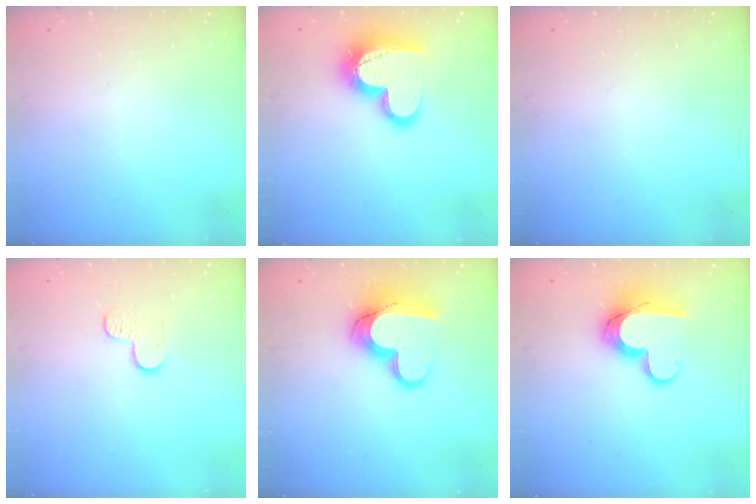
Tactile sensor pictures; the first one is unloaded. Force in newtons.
{"total": 17.8, "press": 17.7, "slide": 1.6}
{"total": 0.0}
{"total": 3.8, "press": 3.8, "slide": 0.4}
{"total": 14.5, "press": 14.5, "slide": 1.2}
{"total": 12.4, "press": 12.4, "slide": 0.6}